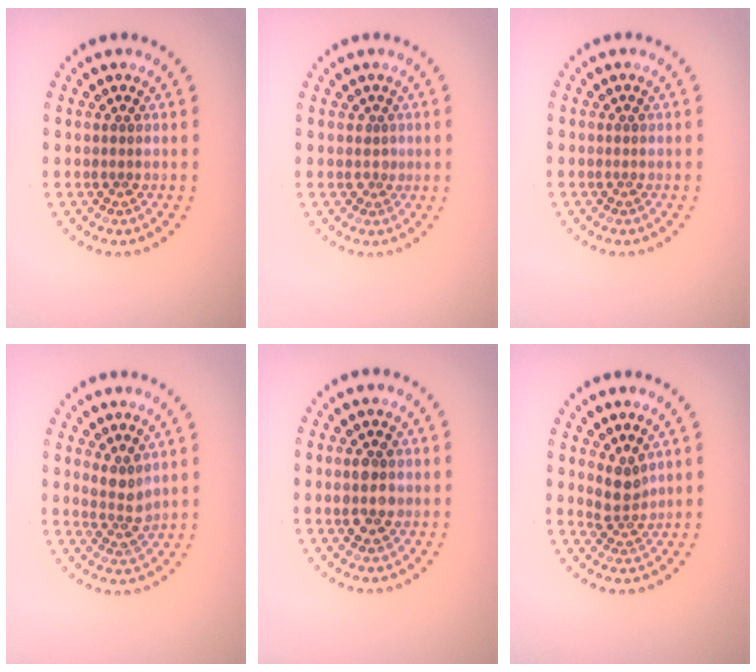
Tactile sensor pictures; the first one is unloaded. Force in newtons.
{"total": 0.7, "press": 0.4, "slide": 0.6}
{"total": 0.0}
{"total": 2.1, "press": 1.7, "slide": 1.2}
{"total": 2.6, "press": 2.5, "slide": 0.2}
{"total": 2.2, "press": 1.8, "slide": 1.3}